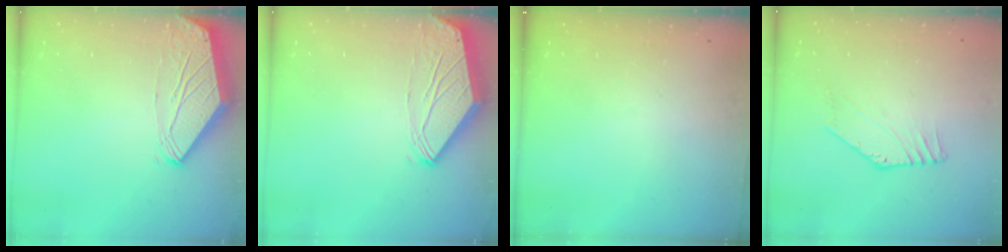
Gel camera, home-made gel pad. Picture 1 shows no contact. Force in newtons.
{"total": 0.0}
{"total": 0.0}
{"total": 3.1, "press": 3.1, "slide": 0.1}